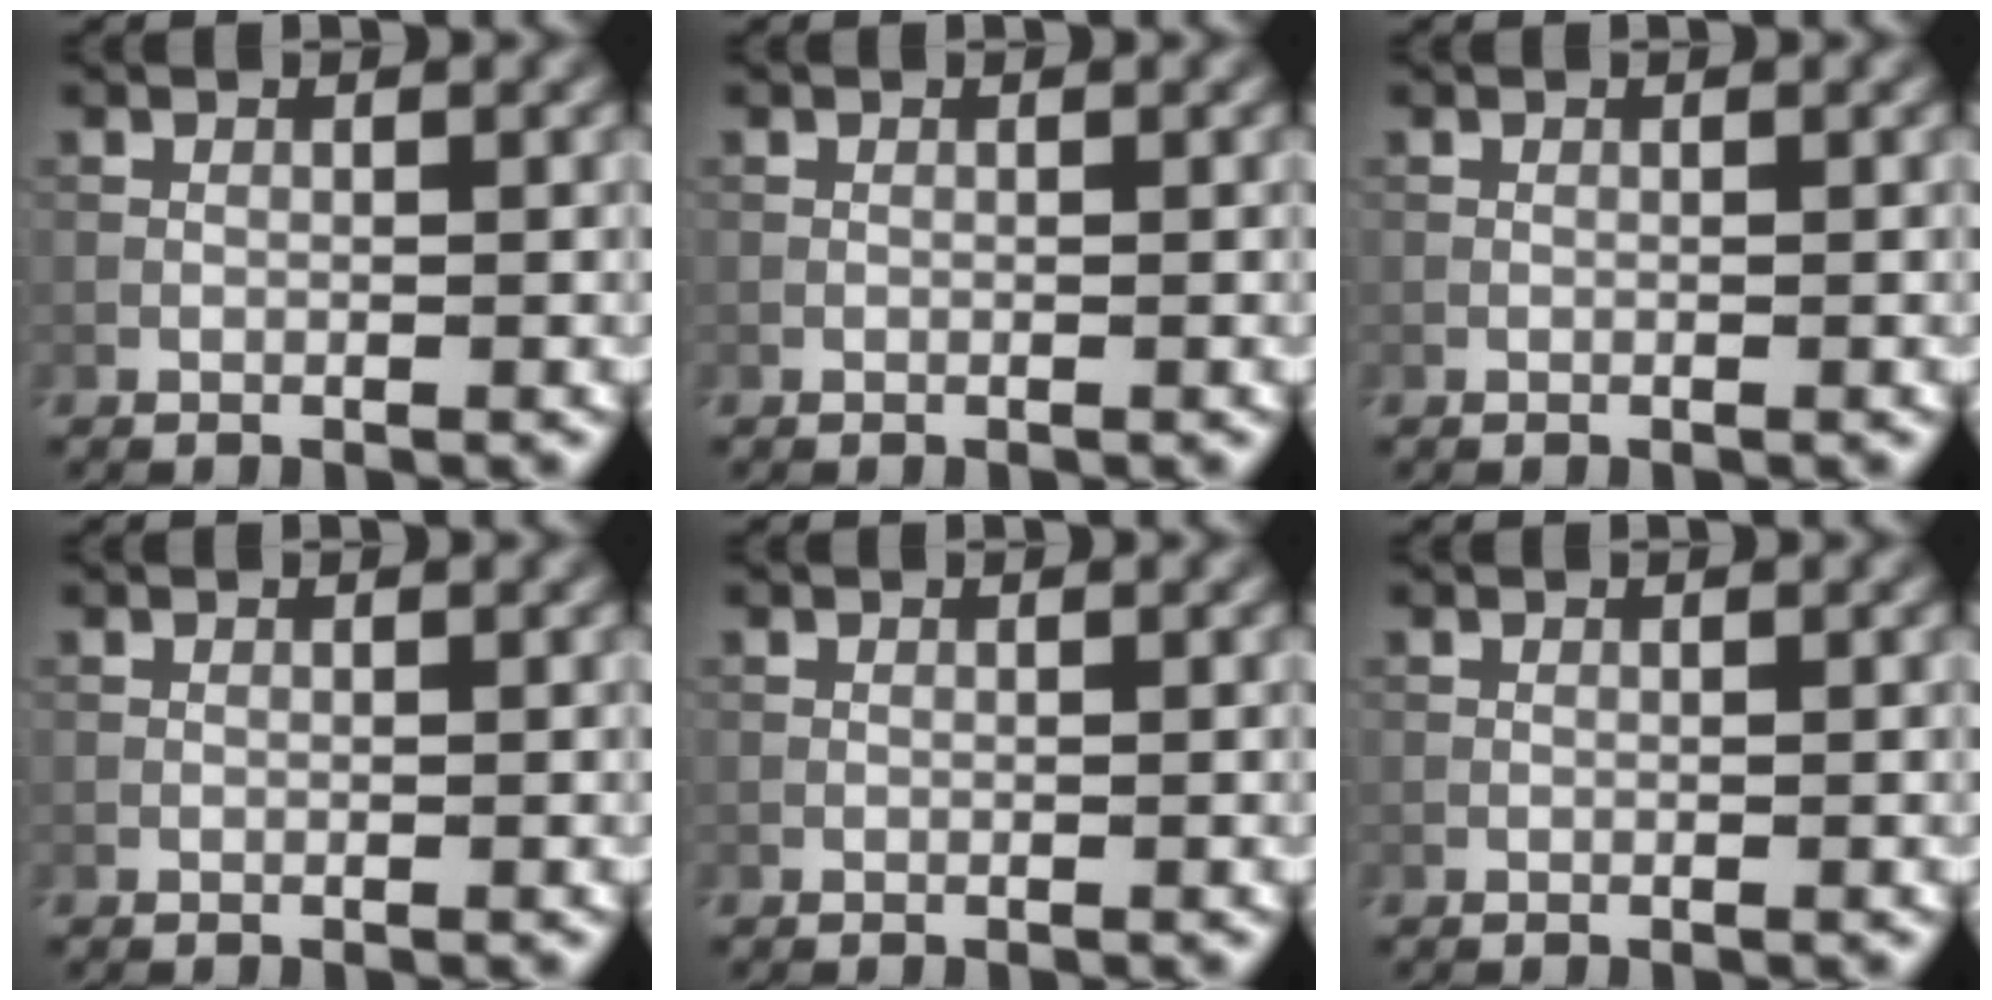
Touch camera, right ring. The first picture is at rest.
{"total": 0.0}
{"total": 0.0}
{"total": 0.0}
{"total": 0.0}
{"total": 0.0}